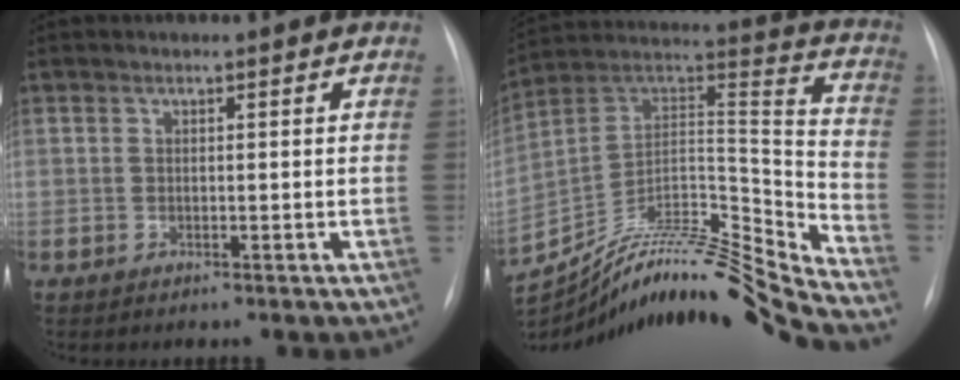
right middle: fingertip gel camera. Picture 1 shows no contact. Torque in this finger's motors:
{"motor_torque": [-0.66, -1.04, -0.14, 0.00]}